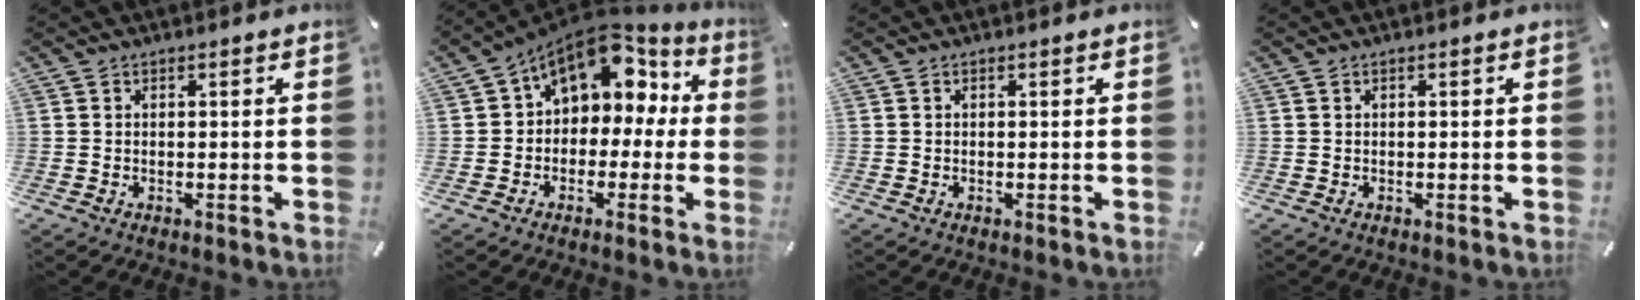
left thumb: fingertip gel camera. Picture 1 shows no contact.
{"total": 12.3, "force": [5.4, 8.8, 6.7], "torque": [-0.104, -0.030, 0.096]}
{"total": 0.0}
{"total": 0.0}